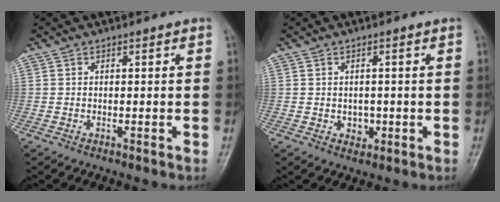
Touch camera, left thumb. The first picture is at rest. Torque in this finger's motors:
{"motor_torque": [-0.05, -0.05, 0.09, 0.05, 0.02]}